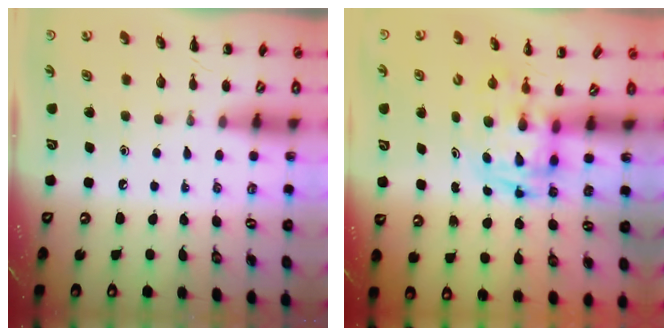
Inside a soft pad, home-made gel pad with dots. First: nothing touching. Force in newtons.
{"total": 2.7, "press": 2.6, "slide": 0.5}